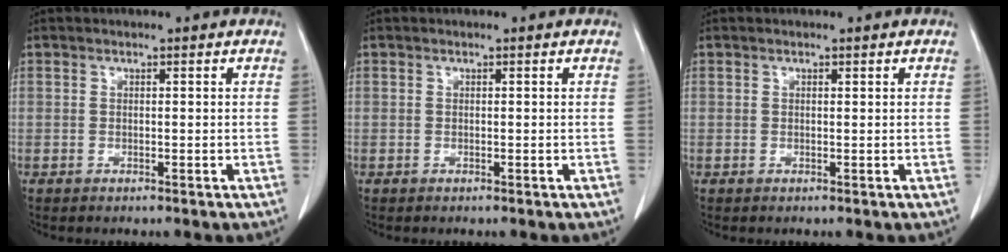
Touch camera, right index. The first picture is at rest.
{"total": 0.0}
{"total": 0.0}